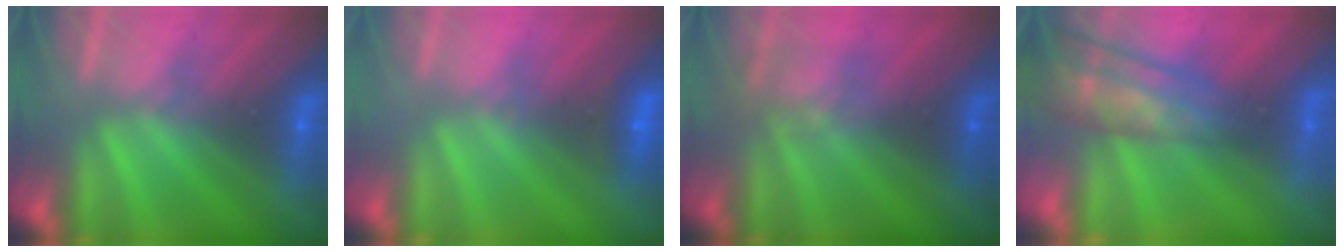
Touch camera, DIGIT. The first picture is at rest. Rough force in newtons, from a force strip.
{"total": 1.8}
{"total": 2.6}
{"total": 7.1}